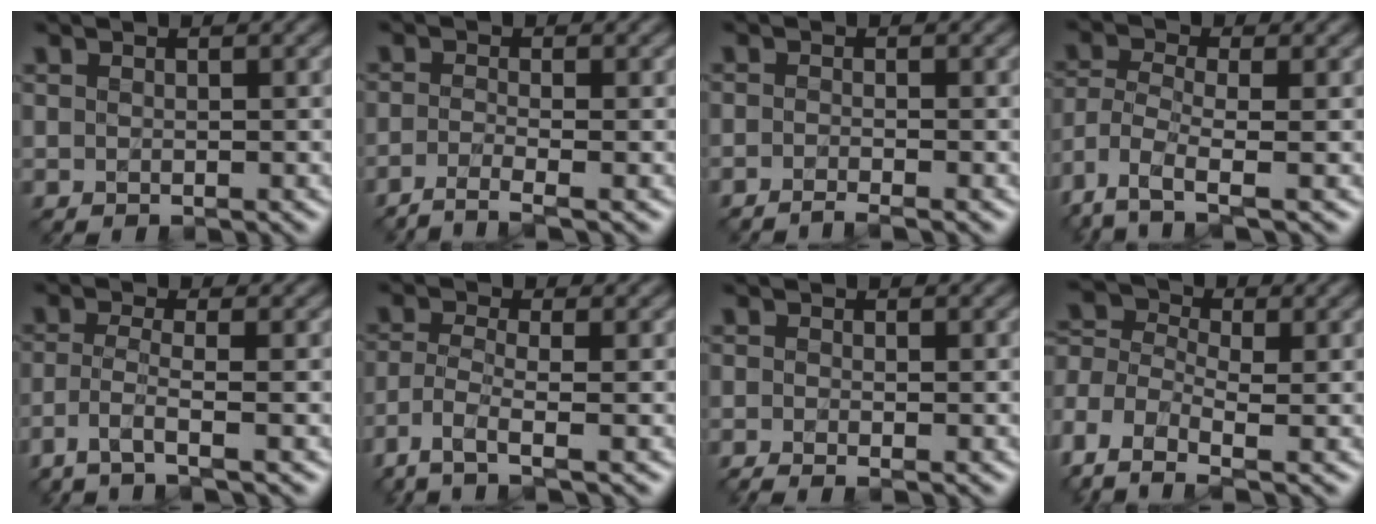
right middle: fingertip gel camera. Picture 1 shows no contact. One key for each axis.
{"total": 2.6, "fx": -1.7, "fy": 0.6, "fz": 1.9, "tx": -0.029, "ty": -0.006, "tz": -0.049}
{"total": 1.6, "fx": -1.3, "fy": 0.2, "fz": 1.0, "tx": -0.010, "ty": -0.006, "tz": -0.032}
{"total": 5.6, "fx": -3.5, "fy": 1.8, "fz": 3.9, "tx": -0.090, "ty": -0.006, "tz": -0.079}
{"total": 3.4, "fx": -2.1, "fy": 0.6, "fz": 2.6, "tx": -0.054, "ty": -0.006, "tz": -0.056}
{"total": 4.3, "fx": -2.9, "fy": 1.0, "fz": 3.0, "tx": -0.068, "ty": -0.009, "tz": -0.067}
{"total": 1.7, "fx": -1.2, "fy": 0.3, "fz": 1.2, "tx": -0.024, "ty": -0.013, "tz": -0.030}
{"total": 6.7, "fx": -3.5, "fy": 3.3, "fz": 4.6, "tx": -0.103, "ty": 0.002, "tz": -0.088}